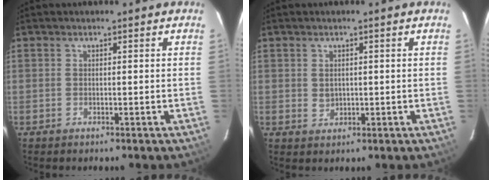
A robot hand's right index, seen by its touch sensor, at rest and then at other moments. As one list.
[{"total": 1.9, "force": [0.4, 1.6, 0.9], "torque": [-0.014, 0.003, 0.009]}]